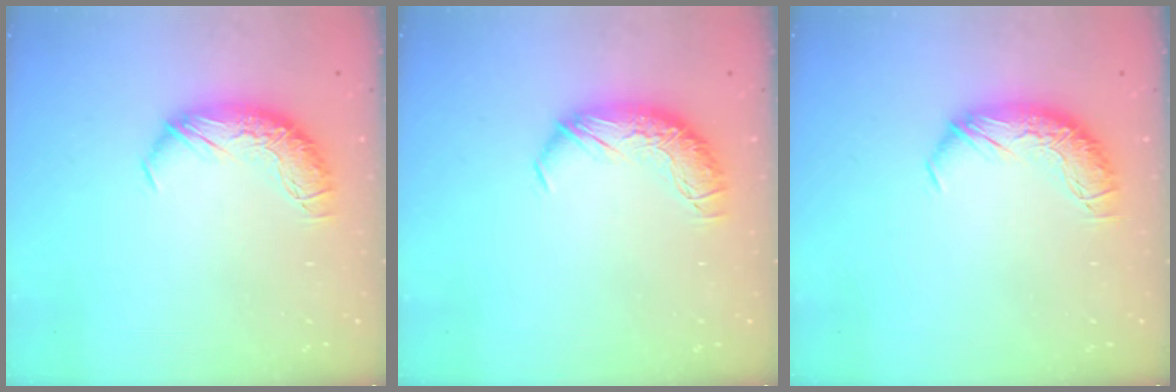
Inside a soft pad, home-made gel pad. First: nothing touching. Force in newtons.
{"total": 0.0}
{"total": 0.0}